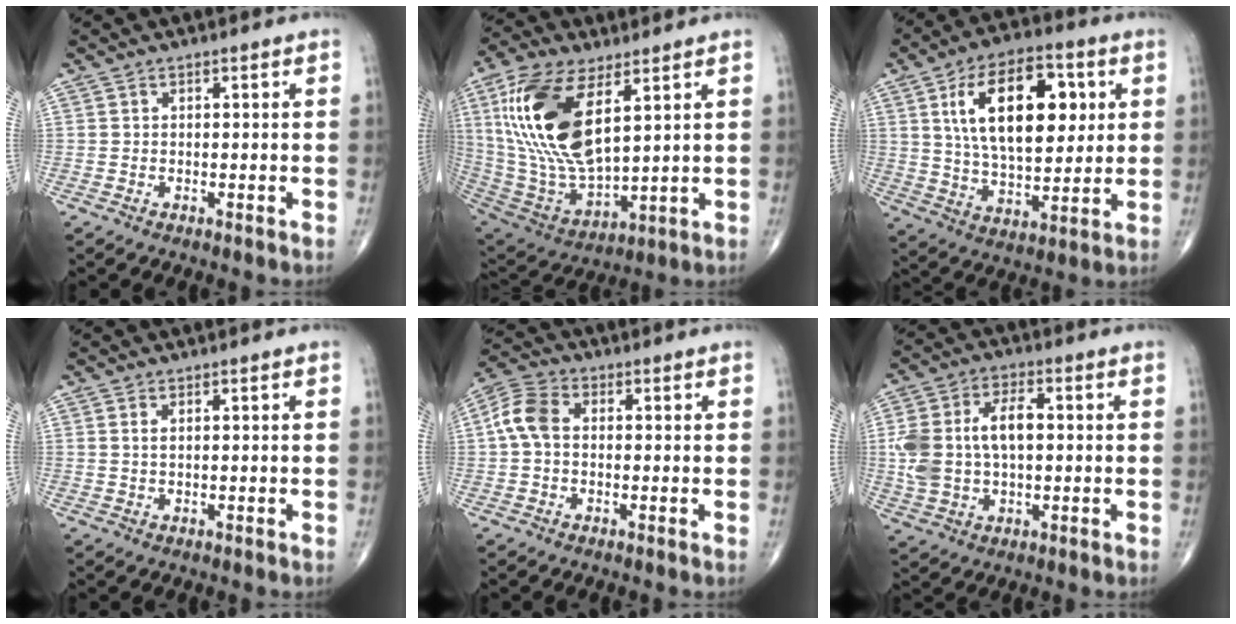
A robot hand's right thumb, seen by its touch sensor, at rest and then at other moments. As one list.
[{"total": 22.1, "force": [7.4, 10.2, 18.1], "torque": [-0.366, -0.031, 0.145]}, {"total": 19.6, "force": [5.3, 10.2, 15.9], "torque": [-0.230, -0.009, 0.092]}, {"total": 1.0, "force": [0.4, 0.4, 0.8], "torque": [-0.020, 0.003, 0.010]}, {"total": 6.4, "force": [0.2, 4.4, 4.7], "torque": [-0.099, 0.020, -0.005]}, {"total": 12.5, "force": [0.8, 7.4, 10.1], "torque": [-0.205, 0.021, 0.020]}]